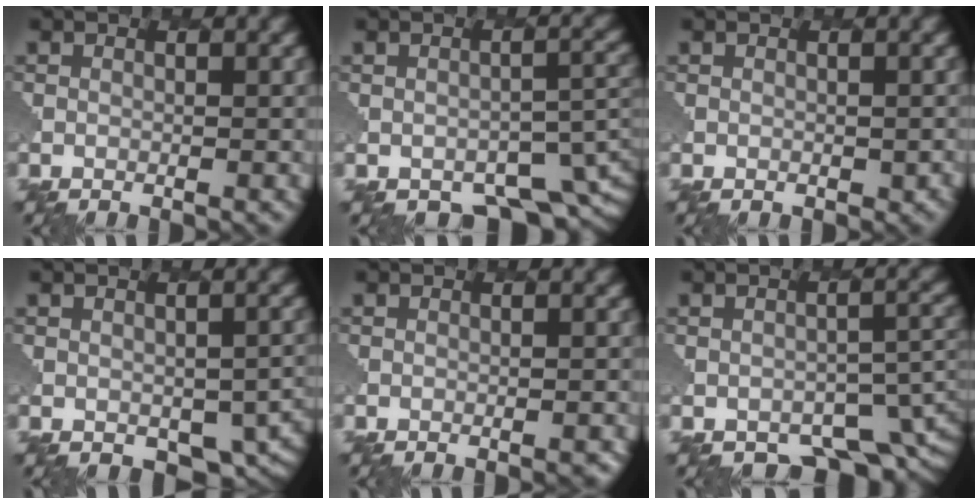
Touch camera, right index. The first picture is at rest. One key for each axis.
{"total": 3.9, "fx": -2.9, "fy": 1.9, "fz": 1.6, "tx": -0.011, "ty": -0.014, "tz": -0.039}
{"total": 1.2, "fx": -0.6, "fy": 0.8, "fz": 0.7, "tx": -0.011, "ty": 0.002, "tz": -0.006}
{"total": 4.7, "fx": -1.2, "fy": 3.5, "fz": 2.9, "tx": -0.043, "ty": -0.026, "tz": -0.004}
{"total": 1.8, "fx": -1.0, "fy": 0.7, "fz": 1.4, "tx": -0.003, "ty": 0.009, "tz": -0.005}
{"total": 4.4, "fx": -3.4, "fy": 2.2, "fz": 1.6, "tx": -0.007, "ty": -0.015, "tz": -0.047}